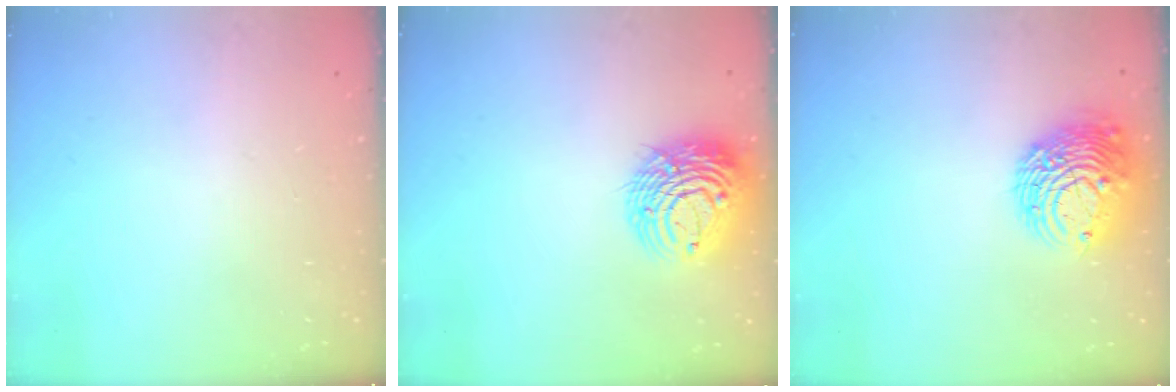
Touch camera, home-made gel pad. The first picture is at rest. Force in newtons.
{"total": 13.9, "press": 13.8, "slide": 1.9}
{"total": 11.0, "press": 10.9, "slide": 1.6}